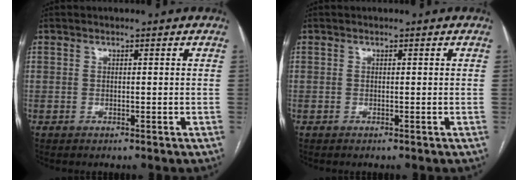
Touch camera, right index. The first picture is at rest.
{"total": 0.0}